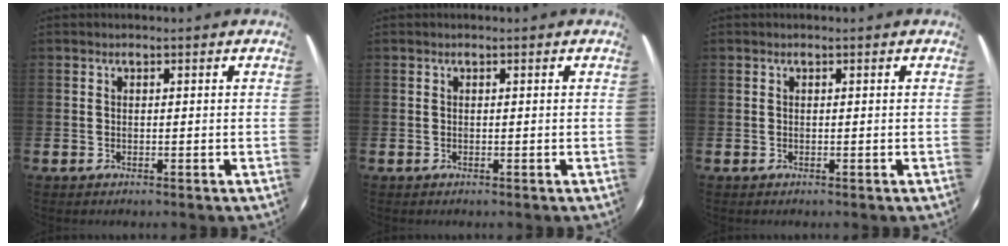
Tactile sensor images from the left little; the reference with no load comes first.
{"total": 0.0}
{"total": 0.0}